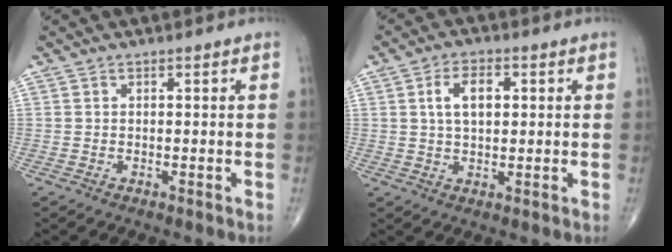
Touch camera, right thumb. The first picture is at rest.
{"total": 6.5, "force": [1.5, 3.7, 5.1], "torque": [-0.084, 0.005, 0.025]}